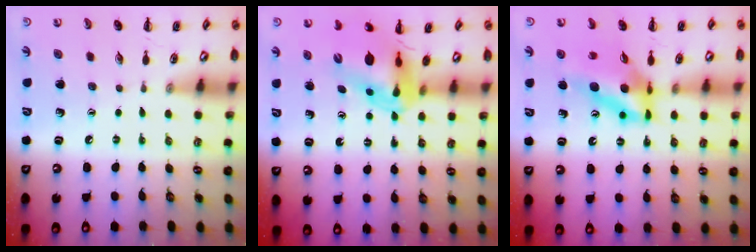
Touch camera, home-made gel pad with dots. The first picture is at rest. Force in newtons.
{"total": 11.6, "press": 11.0, "slide": 3.6}
{"total": 11.0, "press": 10.3, "slide": 3.7}